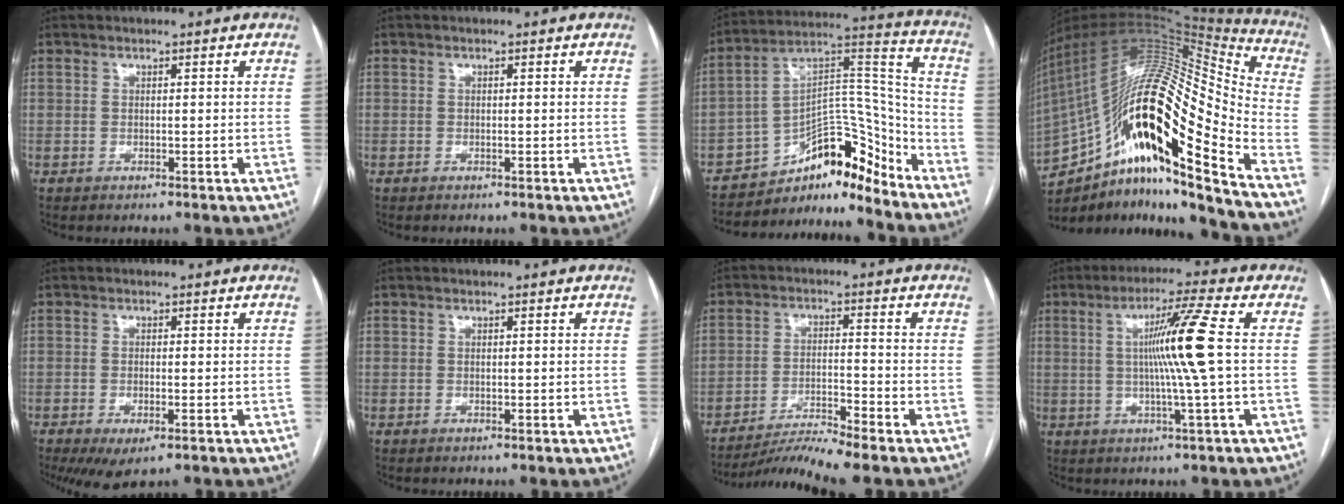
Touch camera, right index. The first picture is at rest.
{"total": 0.0}
{"total": 13.5, "force": [-11.6, 4.7, 5.1], "torque": [-0.065, 0.079, -0.192]}
{"total": 28.9, "force": [-13.9, 5.3, 24.7], "torque": [-0.410, 0.027, -0.234]}
{"total": 5.0, "force": [-2.7, 1.7, 3.9], "torque": [-0.060, -0.012, -0.036]}
{"total": 0.0}
{"total": 6.6, "force": [-6.0, -2.0, 2.0], "torque": [-0.034, -0.018, -0.109]}
{"total": 9.6, "force": [0.9, -2.0, 9.4], "torque": [-0.161, 0.001, 0.019]}